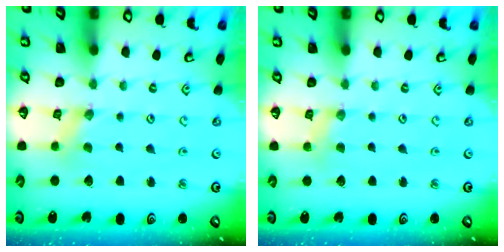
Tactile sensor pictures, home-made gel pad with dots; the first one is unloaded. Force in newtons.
{"total": 2.0, "press": 1.9, "slide": 0.3}